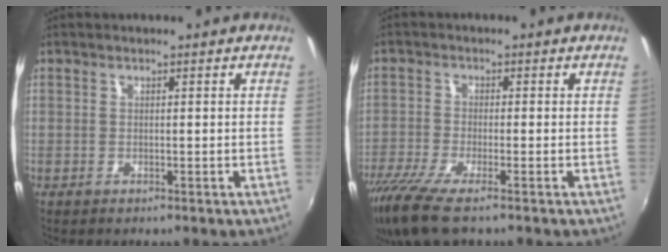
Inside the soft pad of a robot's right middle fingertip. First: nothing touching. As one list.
[{"total": 9.2, "force": [-6.8, 1.5, 6.1], "torque": [-0.149, -0.041, -0.129]}]